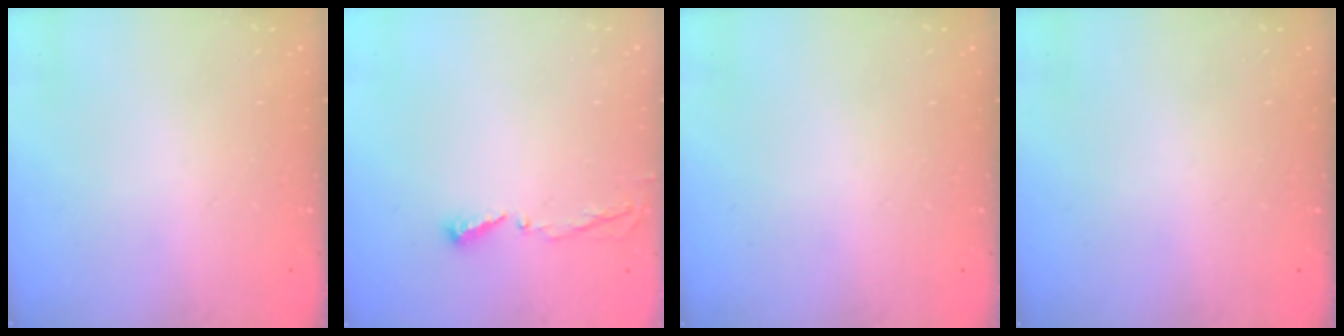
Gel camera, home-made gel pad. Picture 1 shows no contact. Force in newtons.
{"total": 3.4, "press": 3.4, "slide": 0.4}
{"total": 0.0}
{"total": 0.0}